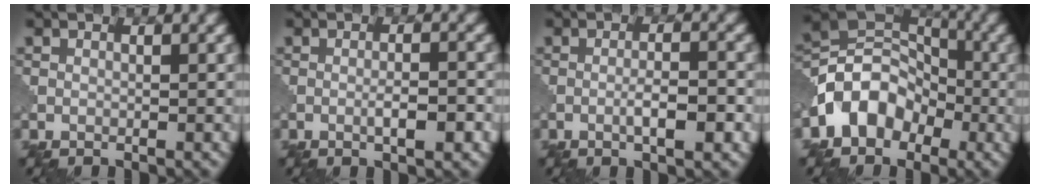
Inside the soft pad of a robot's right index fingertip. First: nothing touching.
{"total": 2.8, "force": [-0.9, 0.5, 2.6], "torque": [-0.040, 0.005, -0.015]}
{"total": 3.4, "force": [-1.2, 0.6, 3.1], "torque": [-0.052, 0.006, -0.021]}
{"total": 6.5, "force": [-2.7, 4.9, 3.3], "torque": [-0.044, 0.011, -0.066]}